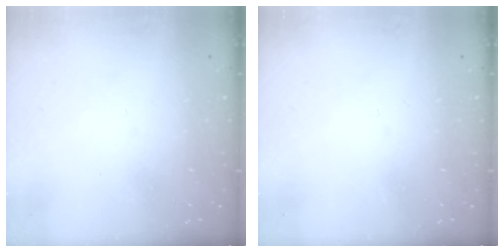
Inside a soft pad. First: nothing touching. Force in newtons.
{"total": 0.0}